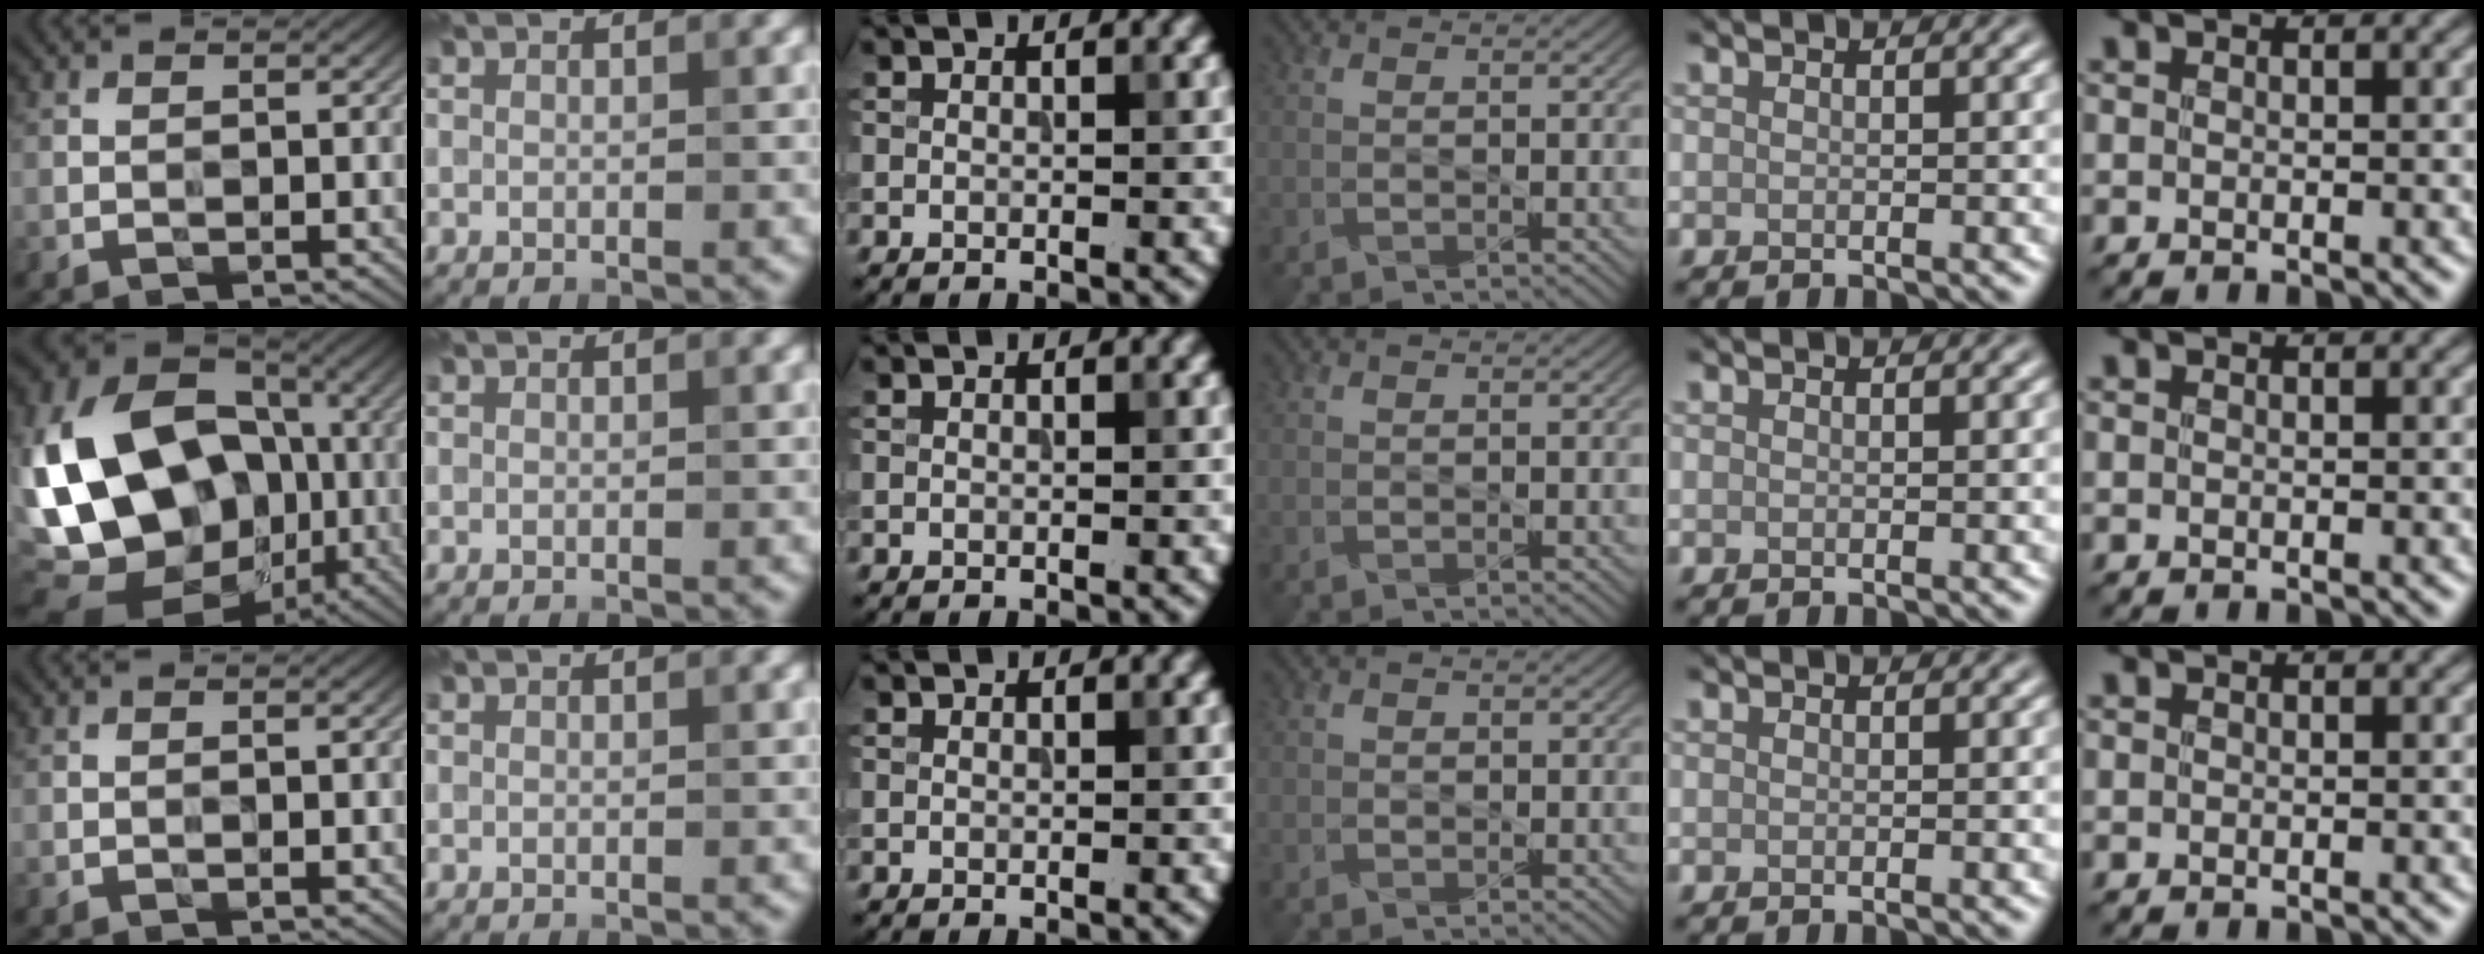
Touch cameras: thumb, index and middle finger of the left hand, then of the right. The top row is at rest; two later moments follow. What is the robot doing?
{"motion": "wipe", "object": "bowl"}